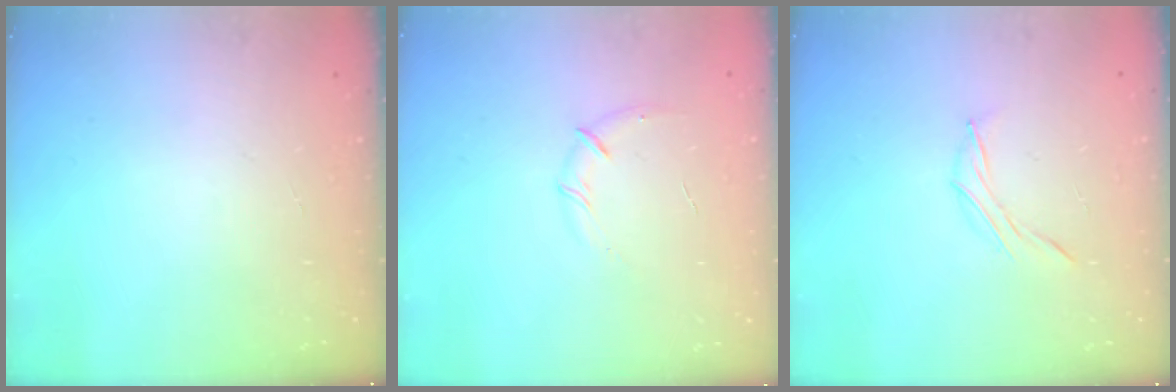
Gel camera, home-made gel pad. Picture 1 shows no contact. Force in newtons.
{"total": 8.0, "press": 7.7, "slide": 2.1}
{"total": 5.2, "press": 5.0, "slide": 1.3}